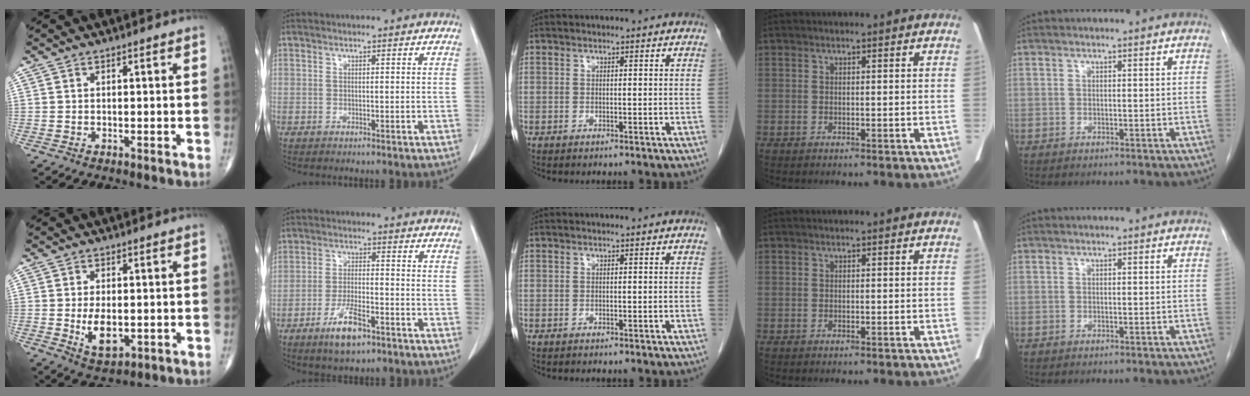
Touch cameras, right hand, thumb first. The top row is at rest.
{"thumb": {"total": 6.6, "force": [-0.8, 3.6, 5.4], "torque": [-0.085, -0.011, -0.003]}, "index": {"total": 7.0, "force": [-4.2, 1.9, 5.3], "torque": [-0.104, -0.007, -0.069]}}